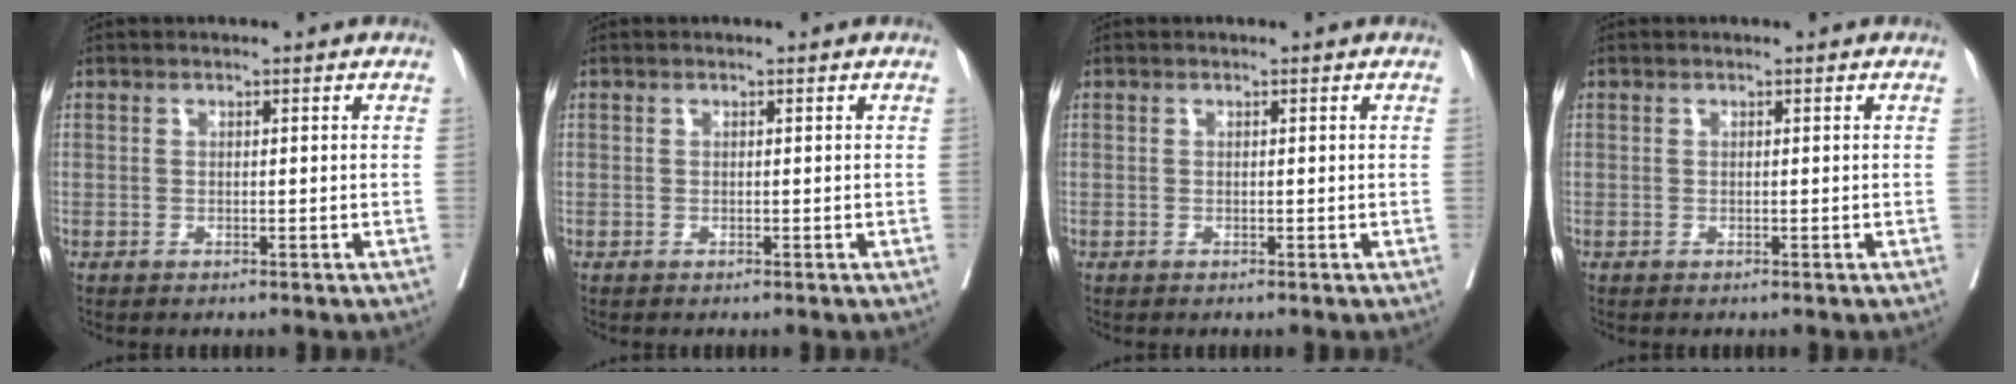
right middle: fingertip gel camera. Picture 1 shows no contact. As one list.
[{"total": 0.0}, {"total": 0.0}, {"total": 0.0}]